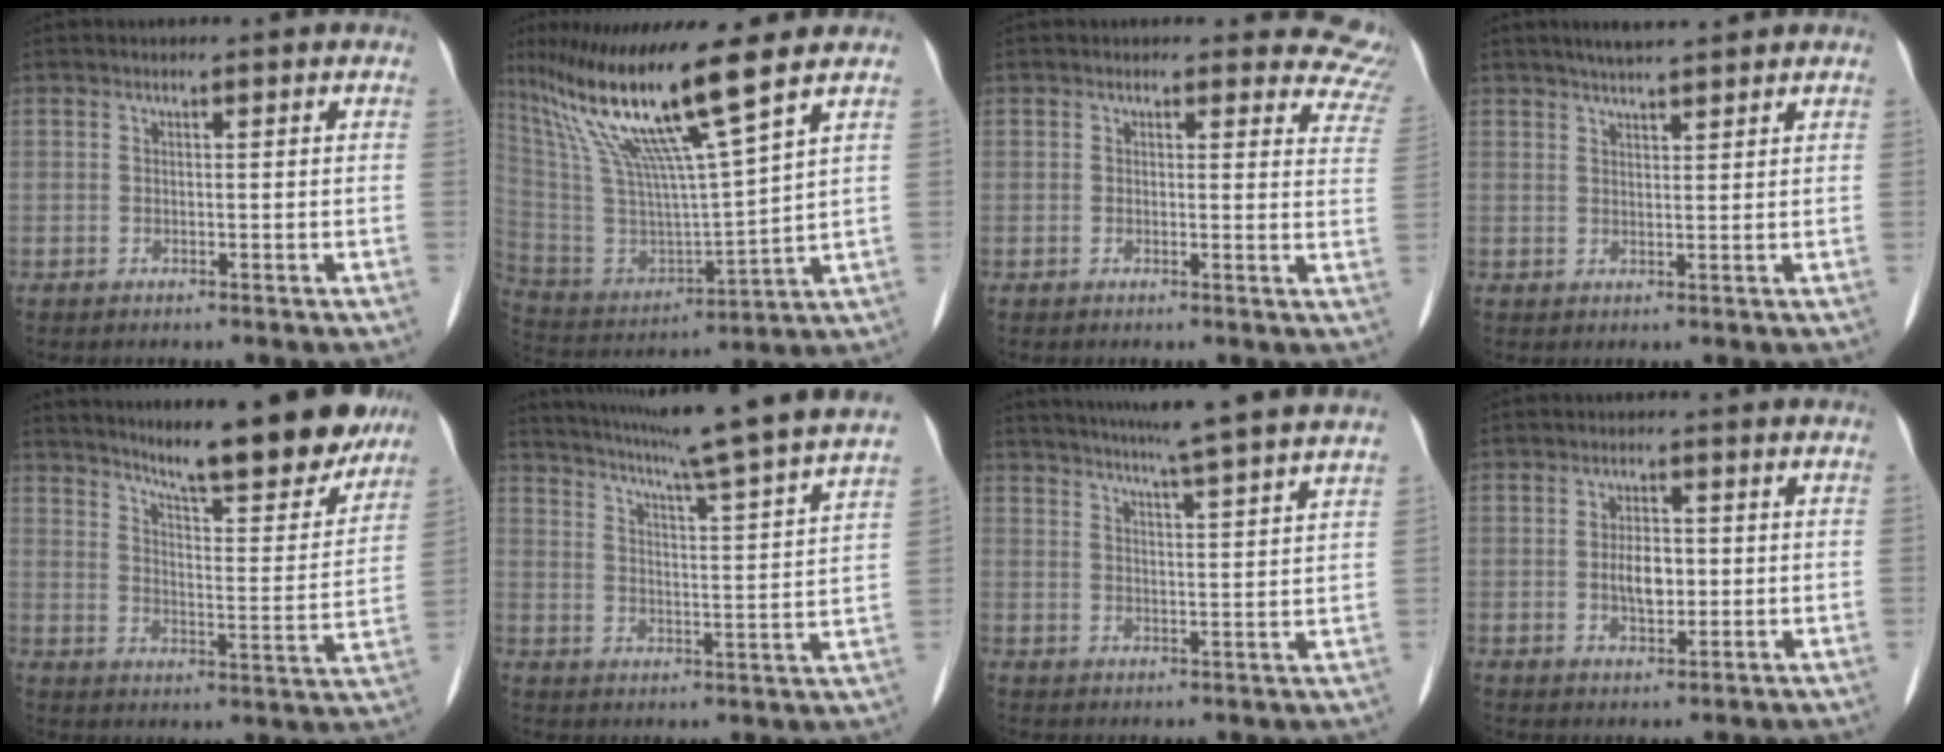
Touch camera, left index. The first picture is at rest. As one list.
[{"total": 17.2, "force": [11.5, -0.9, 12.7], "torque": [-0.243, -0.007, 0.217]}, {"total": 7.2, "force": [6.6, 2.9, -0.4], "torque": [0.053, -0.029, 0.024]}, {"total": 5.3, "force": [4.6, 0.5, 2.6], "torque": [-0.041, 0.022, 0.074]}, {"total": 18.1, "force": [15.9, 2.2, 8.2], "torque": [-0.113, -0.030, 0.214]}, {"total": 23.5, "force": [20.5, -1.6, 11.3], "torque": [-0.185, -0.041, 0.268]}, {"total": 16.0, "force": [14.3, -1.5, 7.0], "torque": [-0.116, -0.018, 0.179]}, {"total": 4.2, "force": [-0.2, 2.2, 3.5], "torque": [-0.068, 0.003, 0.001]}]